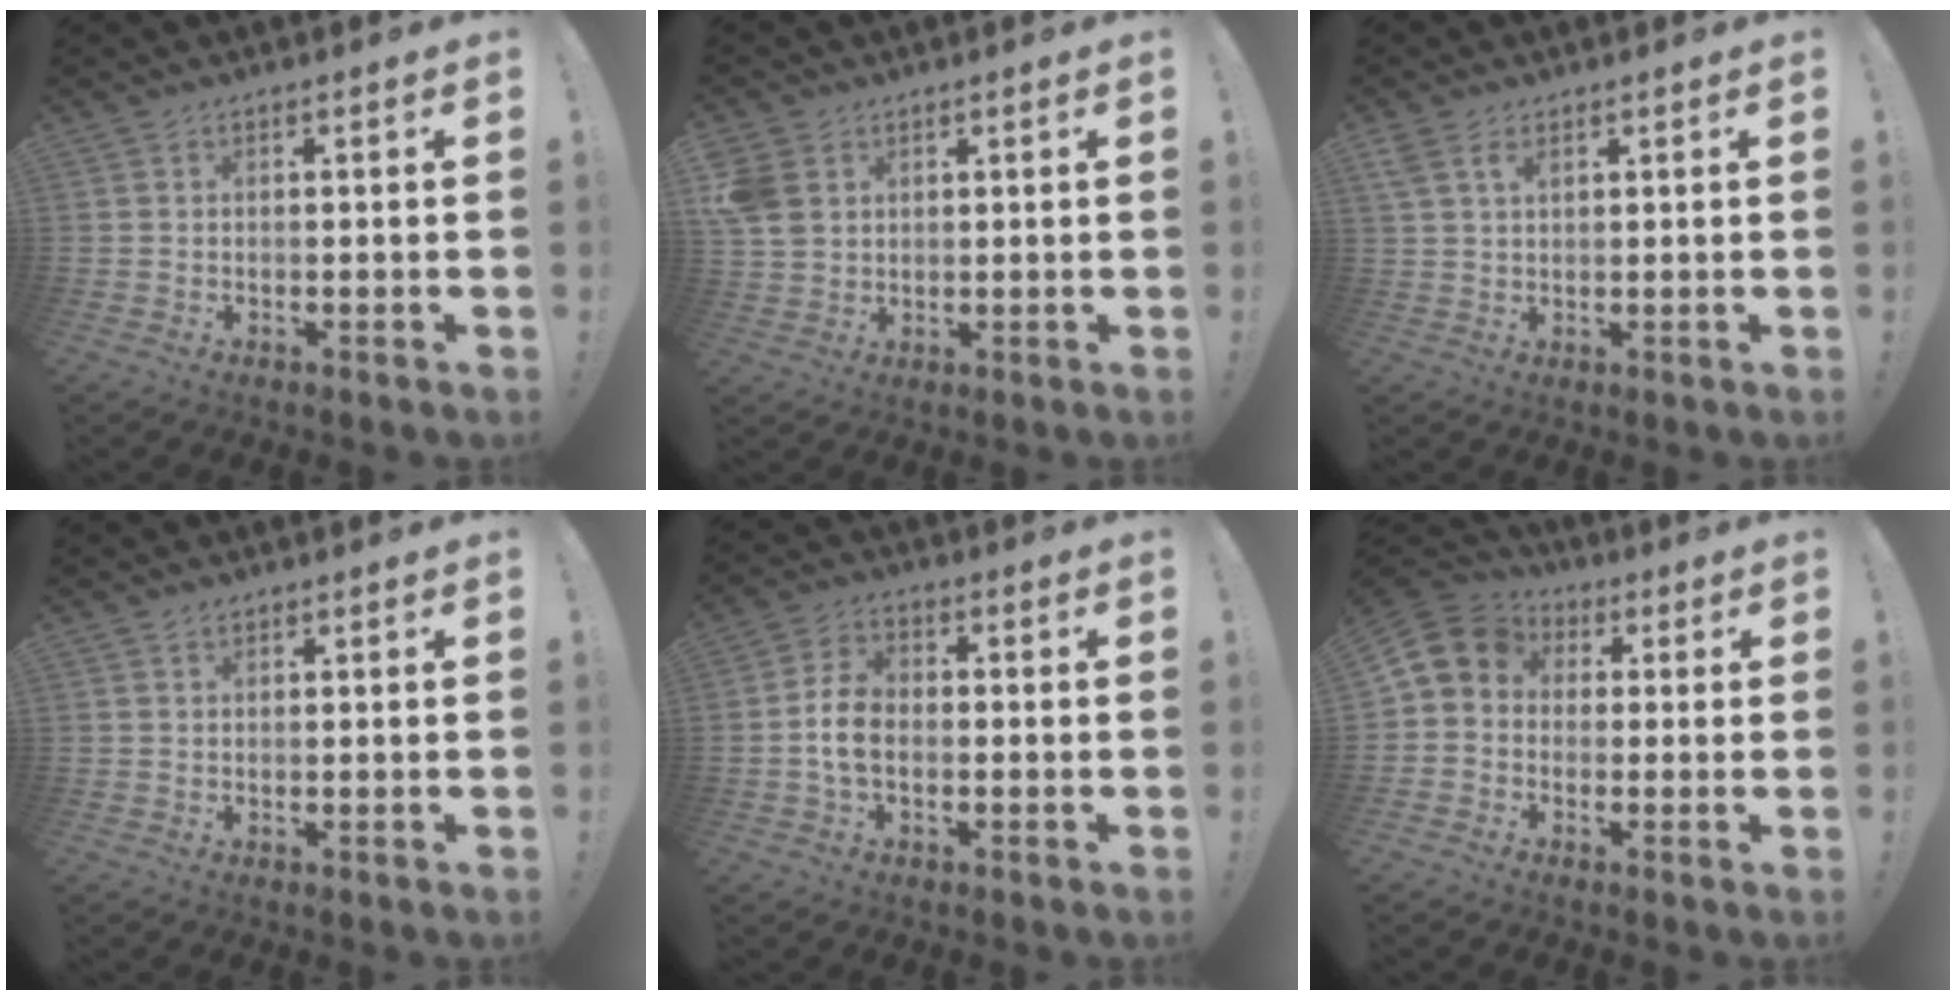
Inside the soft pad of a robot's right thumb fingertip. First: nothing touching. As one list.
[{"total": 7.2, "force": [2.7, 5.7, 3.6], "torque": [-0.074, -0.001, 0.057]}, {"total": 4.3, "force": [2.4, 2.2, 2.9], "torque": [-0.055, -0.004, 0.044]}, {"total": 0.9, "force": [0.7, 0.5, 0.3], "torque": [-0.006, 0.000, 0.014]}, {"total": 7.6, "force": [-1.4, 4.8, 5.6], "torque": [-0.110, 0.013, -0.021]}, {"total": 8.1, "force": [0.4, 7.1, 3.9], "torque": [-0.061, 0.011, 0.016]}]